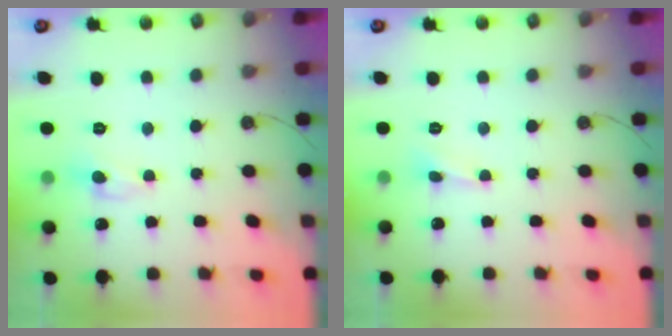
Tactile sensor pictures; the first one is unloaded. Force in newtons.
{"total": 1.9, "press": 1.8, "slide": 0.6}